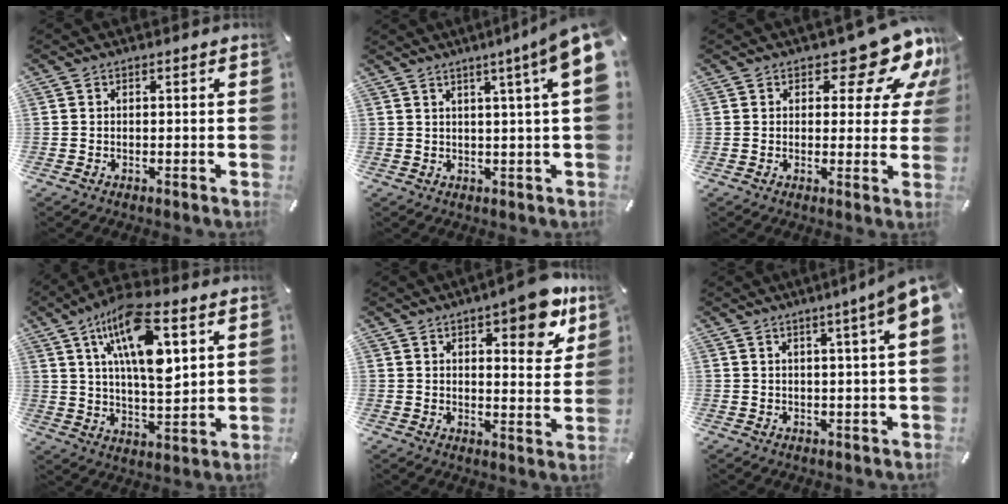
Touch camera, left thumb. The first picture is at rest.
{"total": 8.5, "force": [3.8, -0.3, 7.6], "torque": [-0.131, -0.021, 0.062]}
{"total": 12.9, "force": [7.6, 5.9, 8.7], "torque": [-0.105, -0.054, 0.124]}
{"total": 16.3, "force": [7.6, 6.0, 13.2], "torque": [-0.245, -0.015, 0.120]}
{"total": 11.1, "force": [7.5, 3.7, 7.2], "torque": [-0.083, -0.047, 0.123]}
{"total": 7.0, "force": [3.0, 0.0, 6.4], "torque": [-0.106, -0.013, 0.048]}